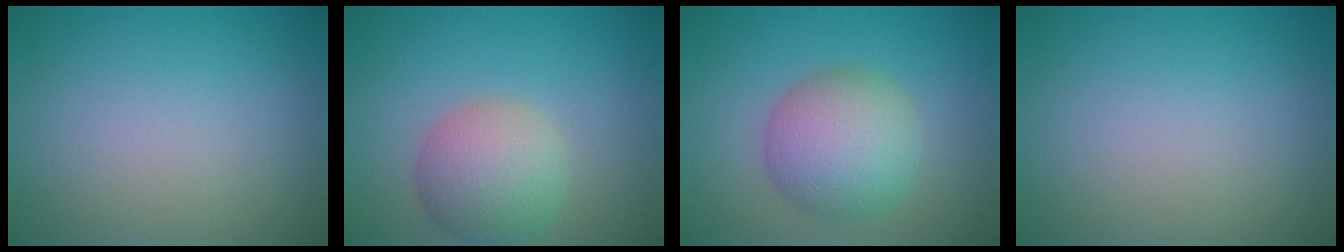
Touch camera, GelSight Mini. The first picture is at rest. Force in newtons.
{"total": 5.1, "press": 5.0, "slide": 0.3}
{"total": 6.1, "press": 6.1, "slide": 0.1}
{"total": 0.0}